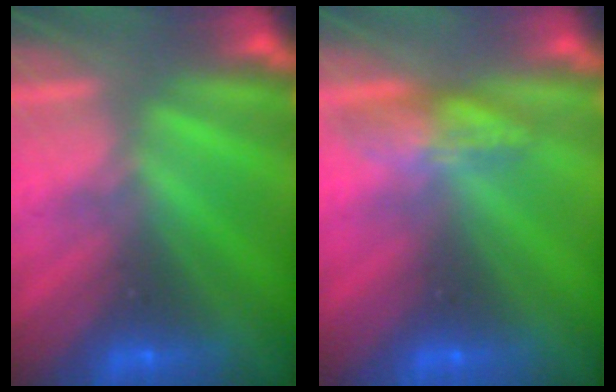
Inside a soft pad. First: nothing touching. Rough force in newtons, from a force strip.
{"total": 2.4}